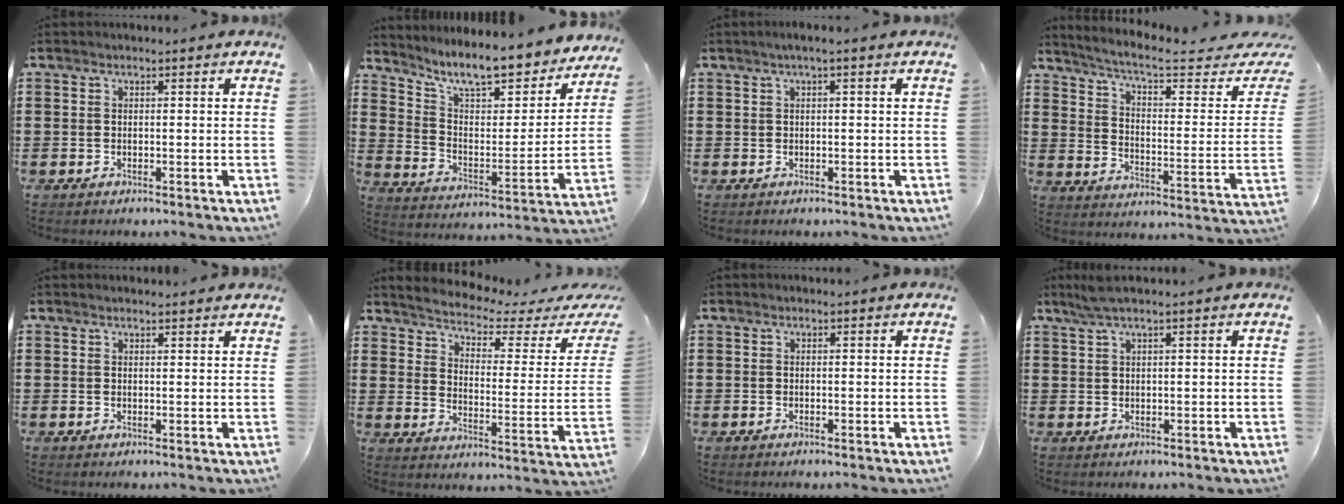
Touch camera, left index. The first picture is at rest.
{"total": 9.5, "force": [8.1, 1.3, 4.9], "torque": [-0.111, -0.057, 0.133]}
{"total": 1.1, "force": [0.3, 0.0, 1.1], "torque": [-0.018, -0.001, 0.006]}
{"total": 6.0, "force": [4.7, 0.4, 3.7], "torque": [-0.093, -0.038, 0.075]}
{"total": 1.2, "force": [1.2, 0.0, 0.3], "torque": [-0.007, 0.000, 0.023]}
{"total": 2.9, "force": [2.6, 0.1, 1.4], "torque": [-0.047, -0.030, 0.033]}
{"total": 0.0}
{"total": 2.3, "force": [1.4, -0.1, 1.8], "torque": [-0.036, 0.000, 0.025]}